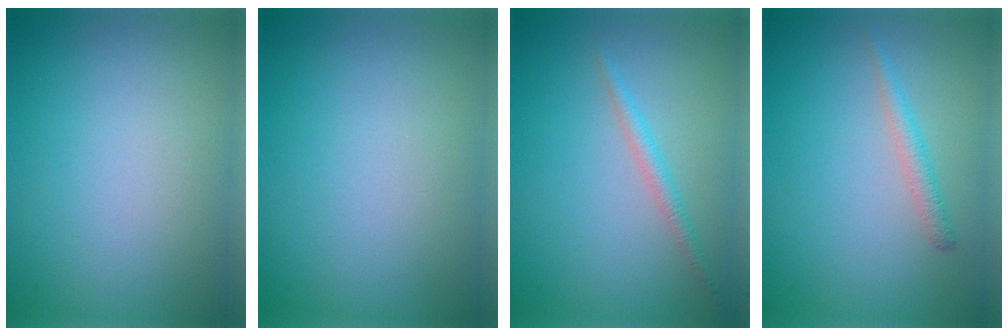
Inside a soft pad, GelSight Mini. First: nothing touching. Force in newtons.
{"total": 0.0}
{"total": 1.5, "press": 1.5, "slide": 0.1}
{"total": 1.5, "press": 1.5, "slide": 0.1}